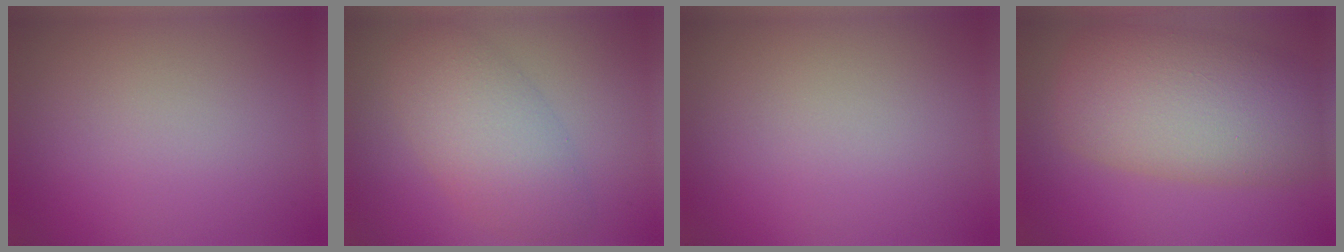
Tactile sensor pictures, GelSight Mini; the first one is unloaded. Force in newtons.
{"total": 5.4, "press": 5.4, "slide": 0.3}
{"total": 0.0}
{"total": 10.1, "press": 10.1, "slide": 0.9}